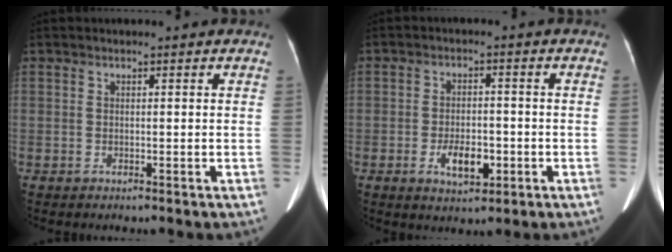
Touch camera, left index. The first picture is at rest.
{"total": 5.4, "force": [-2.0, 2.6, 4.3], "torque": [-0.077, -0.001, -0.028]}